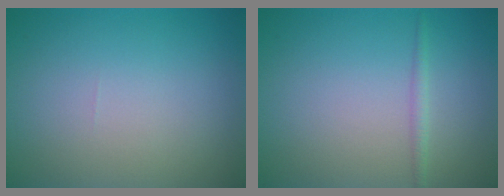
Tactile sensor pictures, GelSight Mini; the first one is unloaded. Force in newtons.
{"total": 1.0, "press": 1.0, "slide": 0.0}